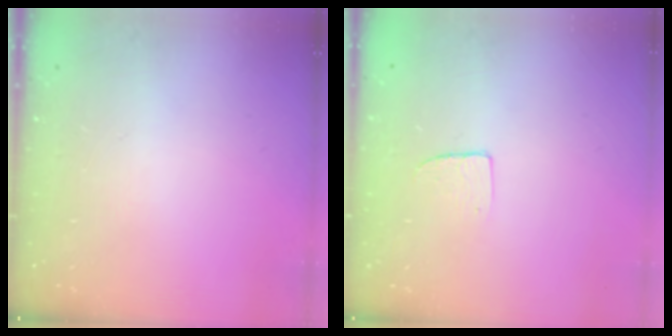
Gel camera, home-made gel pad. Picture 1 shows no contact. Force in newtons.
{"total": 4.3, "press": 4.3, "slide": 0.3}